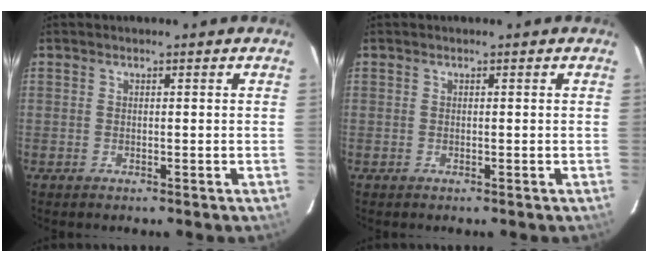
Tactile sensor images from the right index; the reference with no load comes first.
{"total": 0.0}